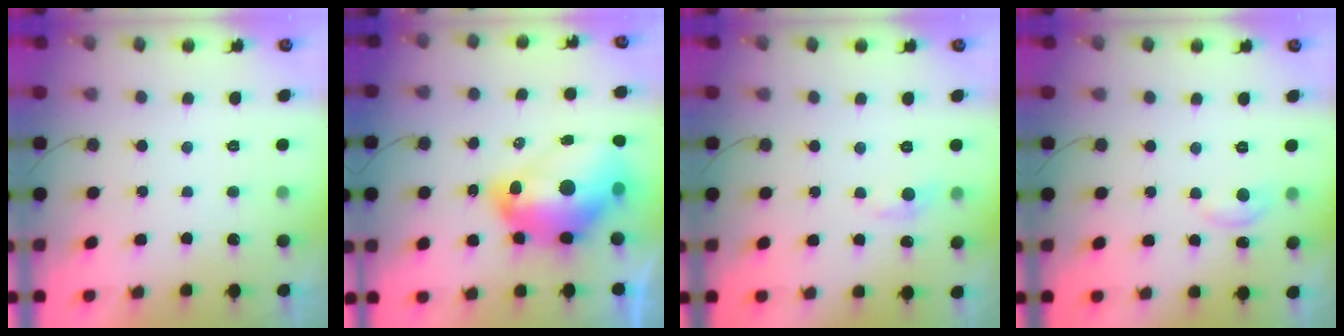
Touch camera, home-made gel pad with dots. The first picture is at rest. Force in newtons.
{"total": 19.9, "press": 19.7, "slide": 2.3}
{"total": 7.2, "press": 7.2, "slide": 1.0}
{"total": 6.3, "press": 6.2, "slide": 0.9}